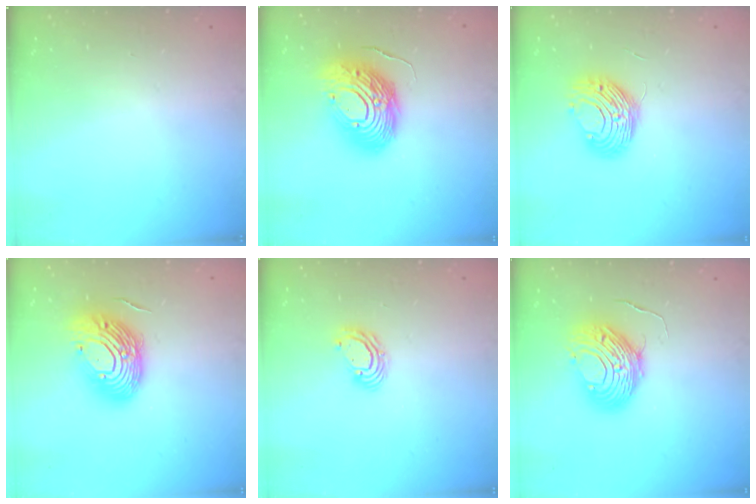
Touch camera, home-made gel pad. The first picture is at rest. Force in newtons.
{"total": 17.1, "press": 16.9, "slide": 2.7}
{"total": 9.7, "press": 9.7, "slide": 0.1}
{"total": 16.3, "press": 16.2, "slide": 2.1}
{"total": 5.7, "press": 5.7, "slide": 0.2}
{"total": 11.0, "press": 11.0, "slide": 1.0}